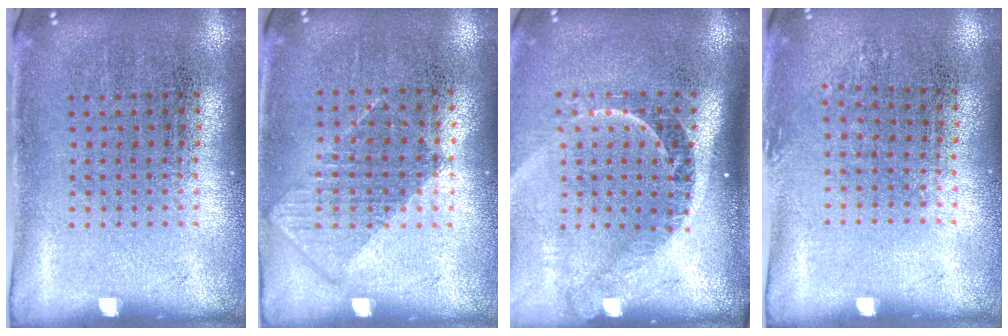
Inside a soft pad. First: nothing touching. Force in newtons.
{"total": 0.8, "press": 0.7, "slide": 0.3}
{"total": 2.3, "press": 1.6, "slide": 1.6}
{"total": 0.7, "press": 0.6, "slide": 0.4}